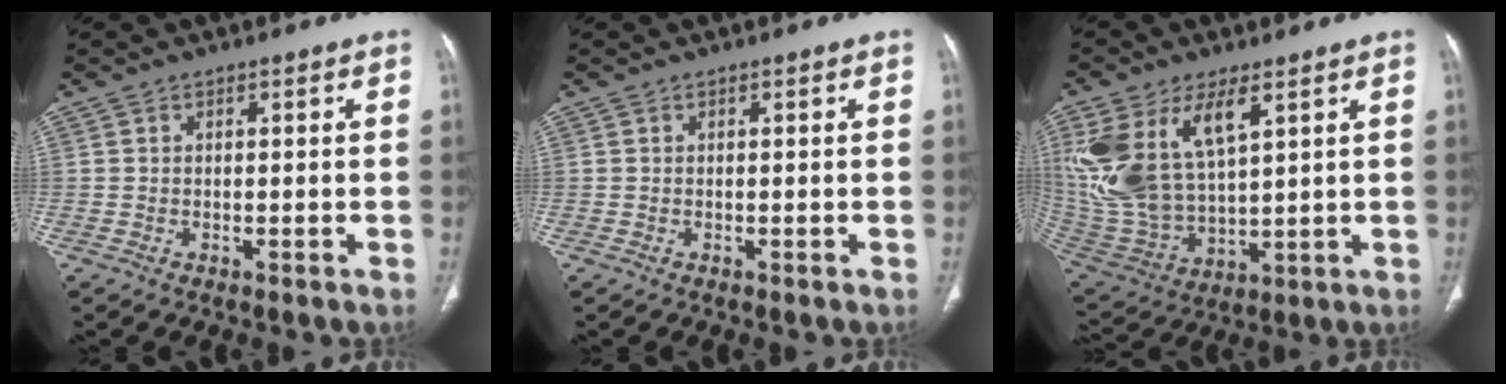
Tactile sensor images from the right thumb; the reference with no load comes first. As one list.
[{"total": 0.0}, {"total": 19.3, "force": [7.7, 9.7, 14.9], "torque": [-0.306, -0.022, 0.164]}]